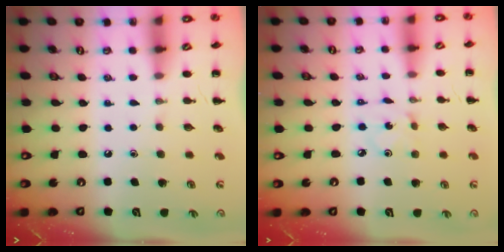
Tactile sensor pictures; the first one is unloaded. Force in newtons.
{"total": 0.8, "press": 0.8, "slide": 0.2}